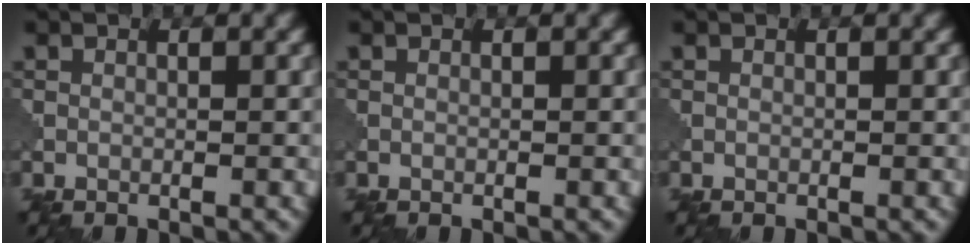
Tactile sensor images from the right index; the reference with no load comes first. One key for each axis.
{"total": 0.0}
{"total": 0.0}